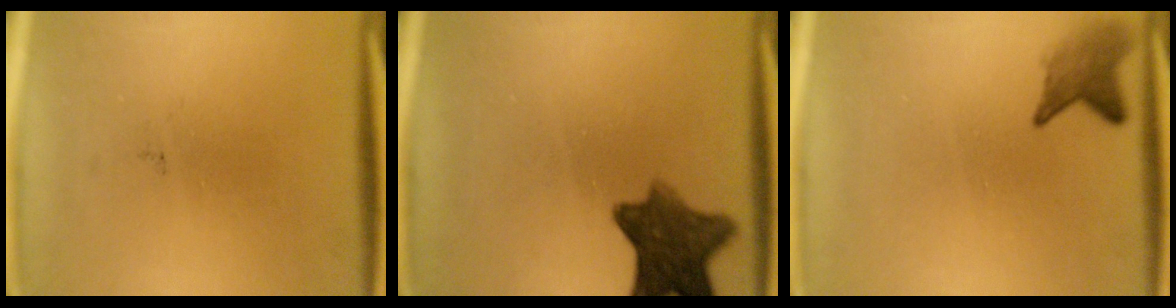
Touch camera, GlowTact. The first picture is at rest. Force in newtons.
{"total": 9.2}
{"total": 2.9}